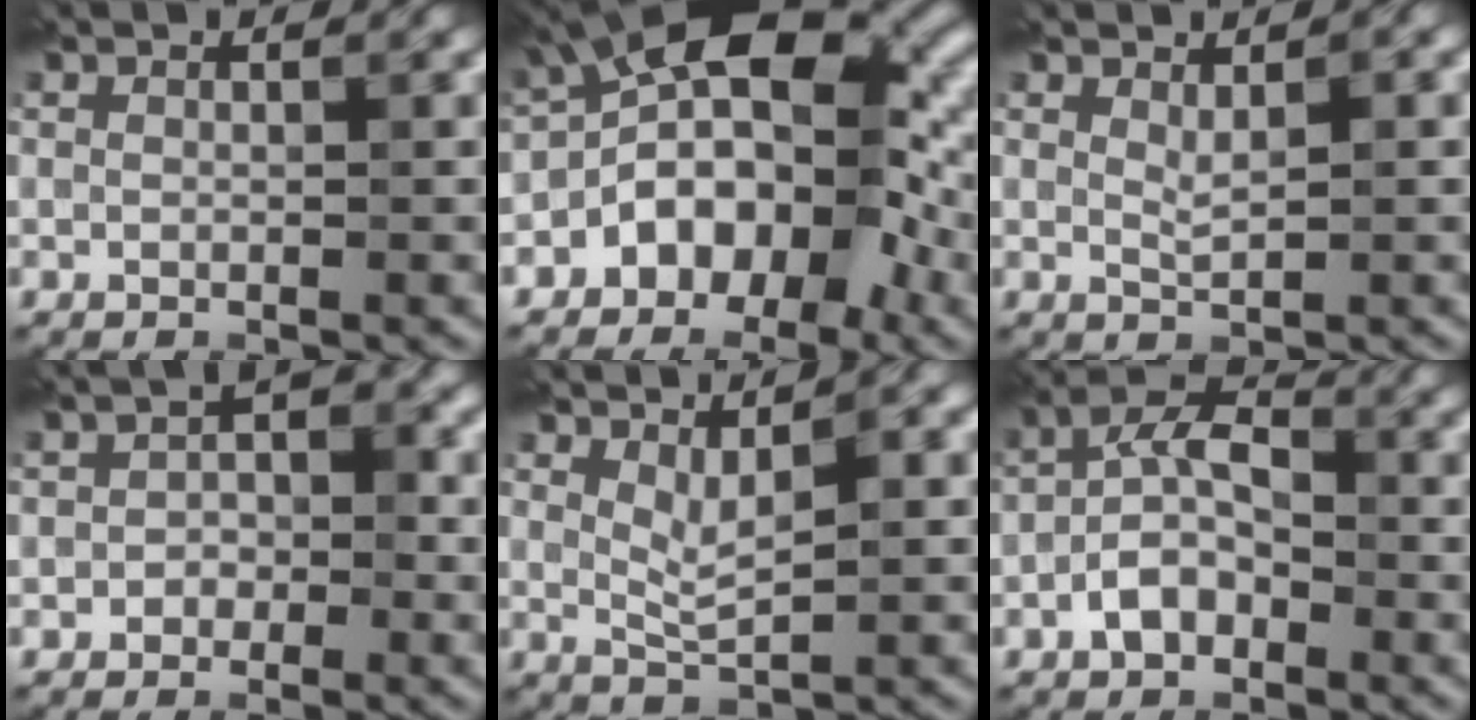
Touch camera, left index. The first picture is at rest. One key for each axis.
{"total": 10.4, "fx": -2.5, "fy": 6.7, "fz": 7.6, "tx": -0.073, "ty": 0.020, "tz": -0.056}
{"total": 0.9, "fx": 0.2, "fy": 0.1, "fz": 0.9, "tx": -0.019, "ty": -0.002, "tz": 0.013}
{"total": 2.2, "fx": -1.1, "fy": 1.7, "fz": 0.8, "tx": -0.004, "ty": 0.005, "tz": -0.019}
{"total": 2.5, "fx": 0.6, "fy": 0.7, "fz": 2.3, "tx": -0.049, "ty": -0.002, "tz": 0.021}
{"total": 4.0, "fx": -2.5, "fy": 2.0, "fz": 2.4, "tx": -0.045, "ty": 0.016, "tz": -0.047}